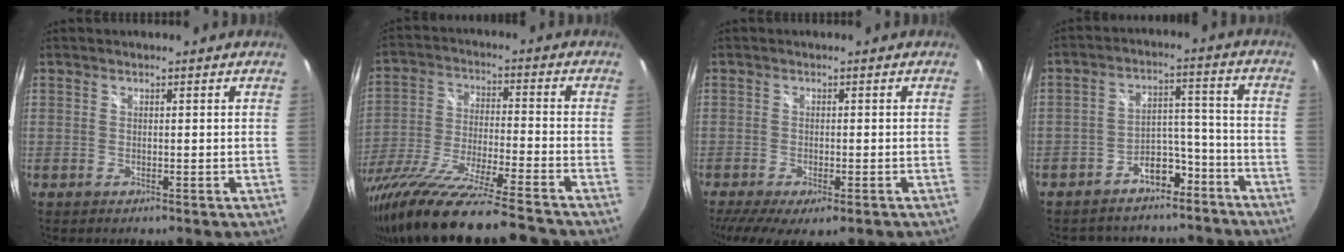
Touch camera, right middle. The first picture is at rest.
{"total": 24.6, "force": [-20.8, 0.3, 13.1], "torque": [-0.245, -0.076, -0.358]}
{"total": 10.1, "force": [-6.5, 3.5, 6.9], "torque": [-0.144, -0.043, -0.100]}
{"total": 15.3, "force": [-12.2, 8.2, 4.0], "torque": [-0.083, 0.066, -0.152]}